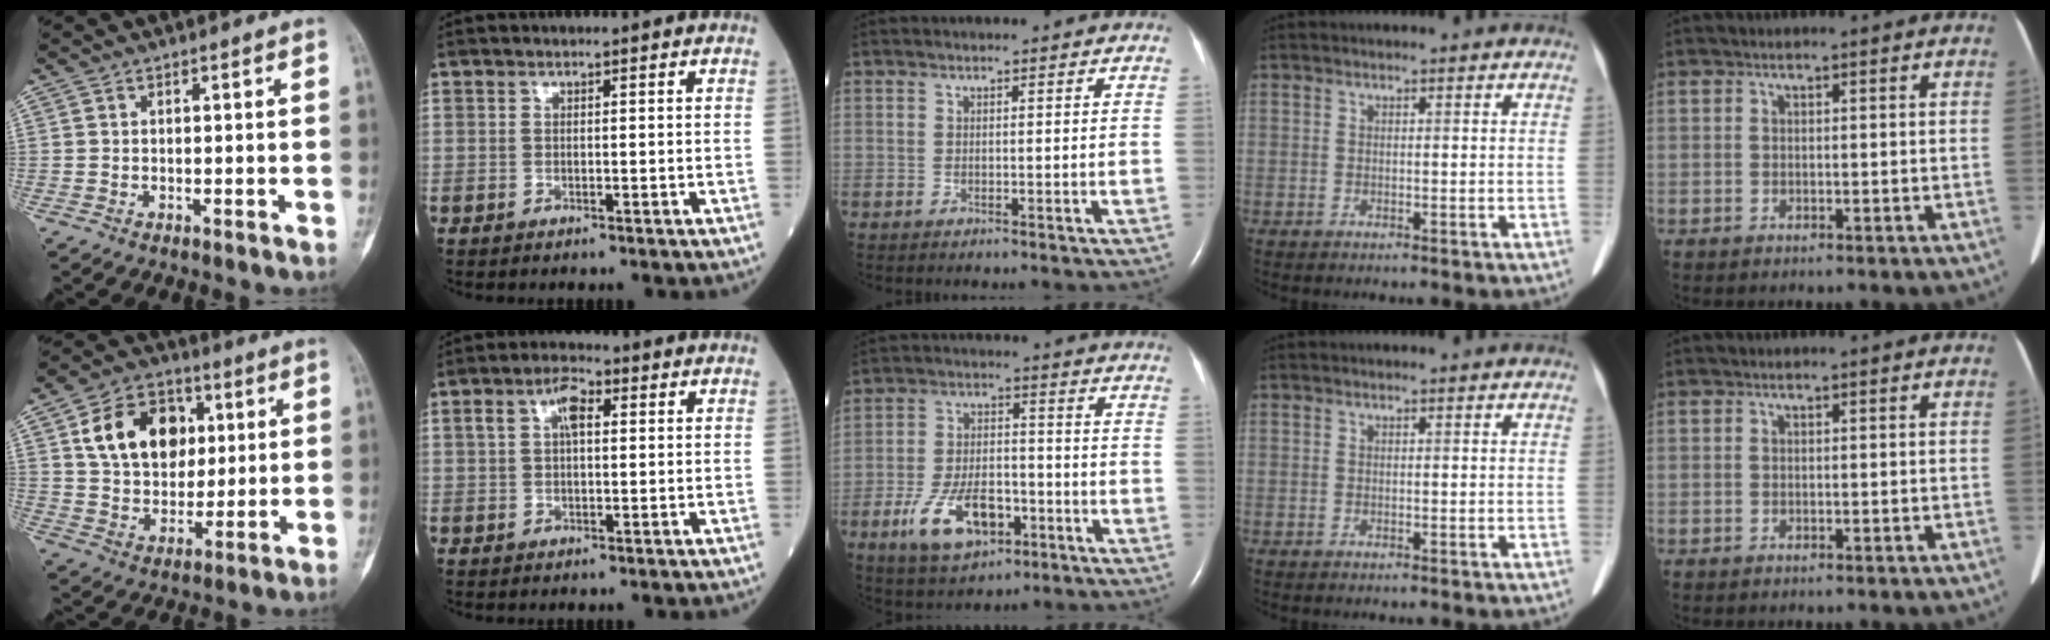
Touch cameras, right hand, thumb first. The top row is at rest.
{"thumb": {"total": 15.8, "force": [4.6, 11.4, 9.9], "torque": [-0.126, -0.004, 0.077]}, "index": {"total": 4.9, "force": [1.4, 2.1, 4.2], "torque": [-0.080, 0.020, 0.025]}, "middle": {"total": 10.8, "force": [-4.9, 5.4, 7.9], "torque": [-0.156, 0.002, -0.079]}}